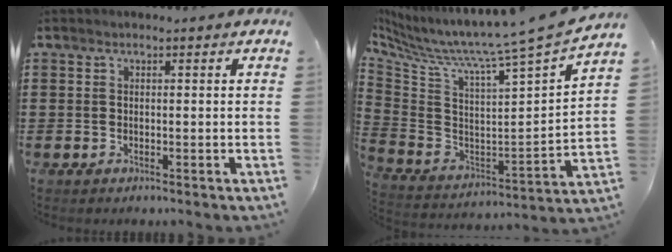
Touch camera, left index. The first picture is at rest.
{"total": 7.1, "force": [6.3, -1.7, 2.9], "torque": [-0.087, -0.078, 0.085]}